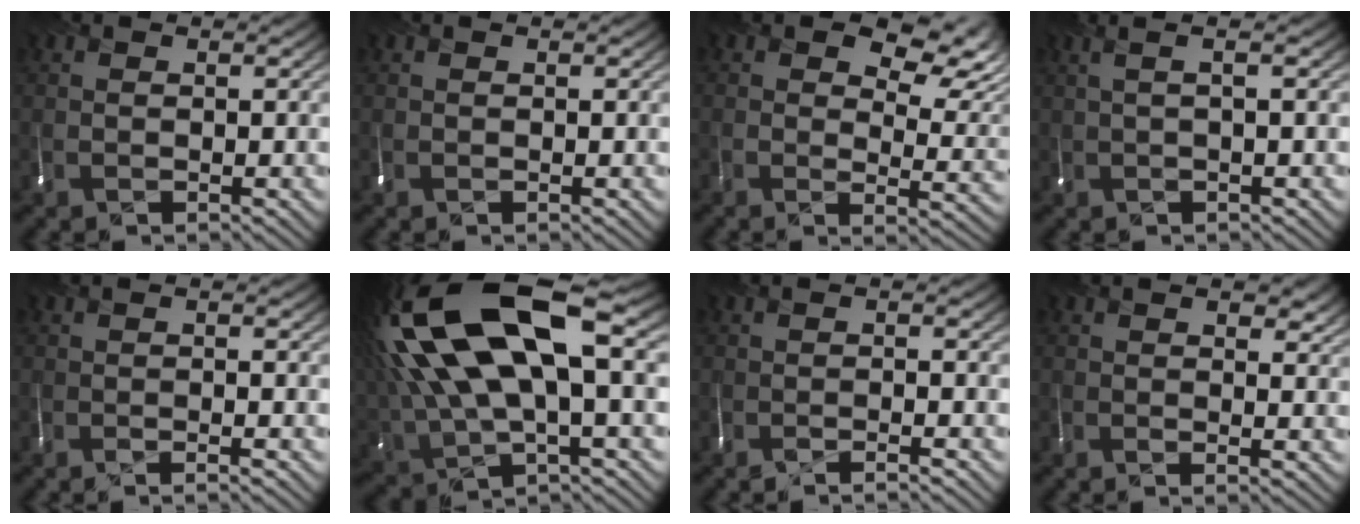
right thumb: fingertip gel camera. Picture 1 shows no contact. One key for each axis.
{"total": 0.0}
{"total": 7.3, "fx": 3.5, "fy": 3.6, "fz": 5.2, "tx": -0.073, "ty": -0.012, "tz": 0.052}
{"total": 1.3, "fx": 0.2, "fy": -0.4, "fz": 1.2, "tx": -0.005, "ty": 0.003, "tz": -0.004}
{"total": 1.8, "fx": -1.6, "fy": -0.8, "fz": 0.1, "tx": 0.017, "ty": -0.013, "tz": -0.042}
{"total": 17.6, "fx": 4.5, "fy": 7.3, "fz": 15.4, "tx": -0.340, "ty": -0.003, "tz": 0.095}
{"total": 2.4, "fx": -2.3, "fy": -0.8, "fz": 0.3, "tx": 0.014, "ty": -0.009, "tz": -0.057}
{"total": 1.7, "fx": 0.2, "fy": 0.4, "fz": 1.7, "tx": -0.017, "ty": -0.005, "tz": -0.003}